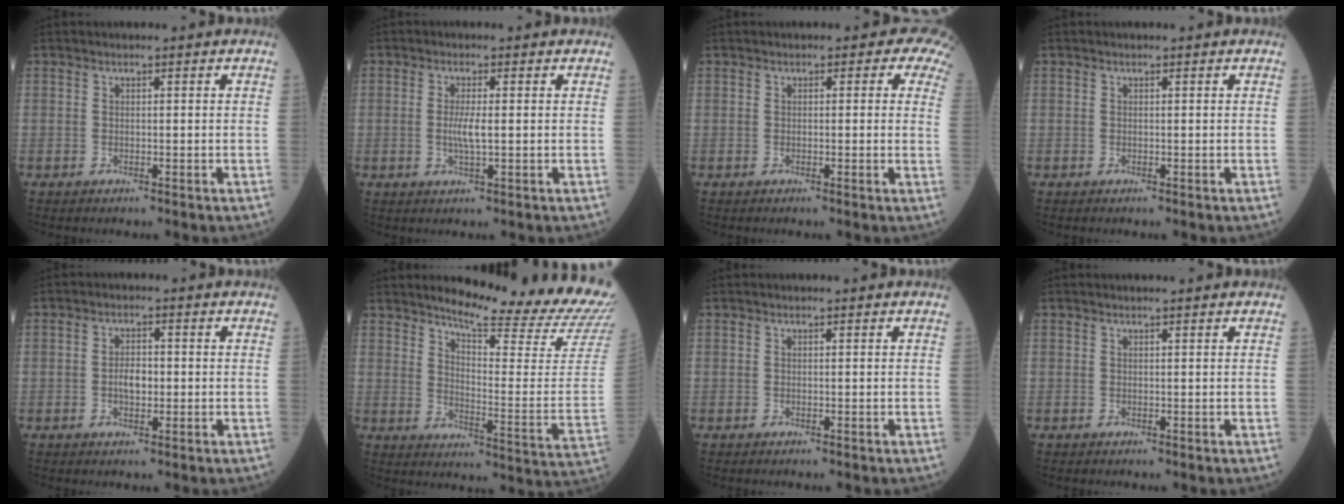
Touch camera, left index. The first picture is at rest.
{"total": 2.9, "force": [-0.1, 0.3, 2.8], "torque": [-0.060, -0.006, -0.003]}
{"total": 4.4, "force": [2.4, 2.3, 2.9], "torque": [-0.016, 0.003, 0.006]}
{"total": 0.0}
{"total": 3.0, "force": [-0.5, 1.6, 2.5], "torque": [-0.047, 0.001, -0.011]}
{"total": 20.2, "force": [18.8, -0.1, 7.4], "torque": [-0.117, -0.121, 0.228]}
{"total": 0.0}
{"total": 1.1, "force": [1.0, -0.1, 0.4], "torque": [-0.009, 0.003, 0.012]}